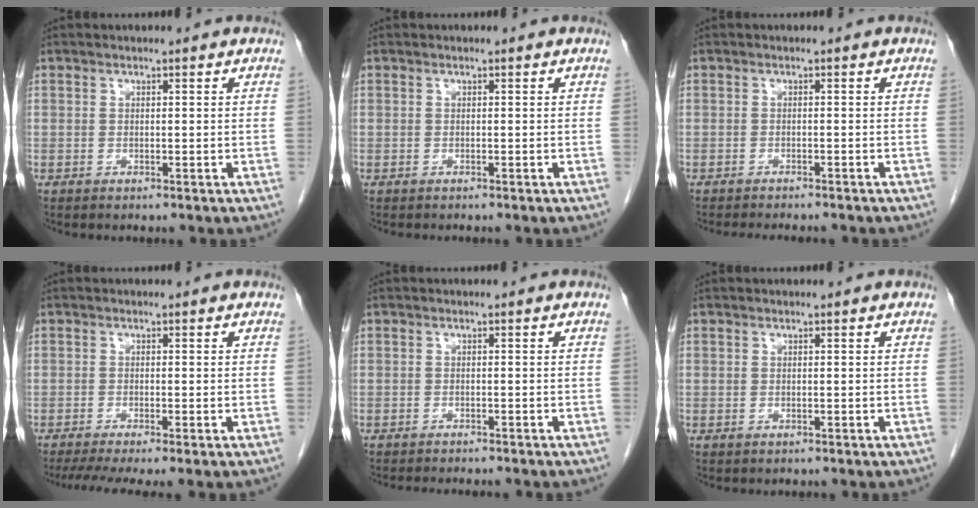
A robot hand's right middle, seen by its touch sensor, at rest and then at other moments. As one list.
[{"total": 1.0, "force": [-0.9, 0.1, 0.4], "torque": [-0.007, -0.001, -0.011]}, {"total": 7.0, "force": [-6.3, 1.2, 2.8], "torque": [-0.031, -0.007, -0.084]}, {"total": 6.1, "force": [-4.6, 0.3, 4.0], "torque": [-0.062, -0.014, -0.078]}, {"total": 6.3, "force": [-5.6, 1.1, 2.5], "torque": [-0.028, -0.006, -0.076]}, {"total": 0.0}]